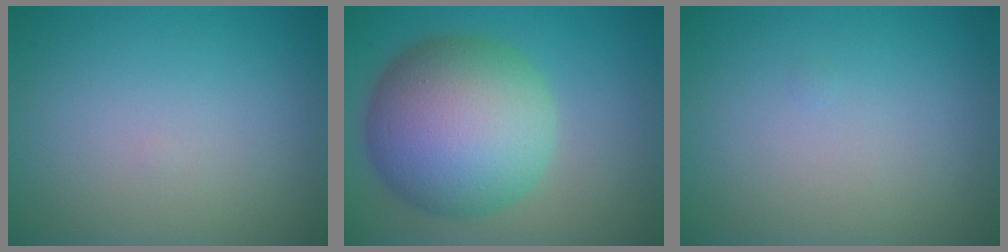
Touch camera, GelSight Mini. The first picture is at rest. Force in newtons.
{"total": 12.0, "press": 12.0, "slide": 0.4}
{"total": 0.0}